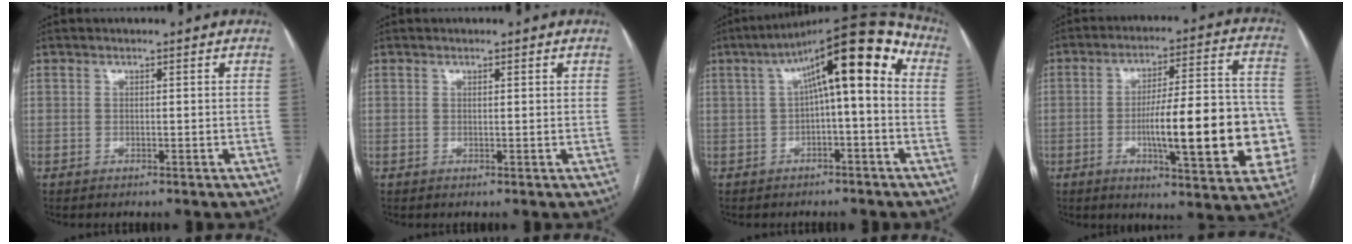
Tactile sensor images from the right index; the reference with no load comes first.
{"total": 0.6, "force": [0.4, 0.0, 0.5], "torque": [-0.009, 0.000, 0.005]}
{"total": 13.5, "force": [2.4, 2.8, 13.0], "torque": [-0.191, 0.059, 0.029]}
{"total": 20.2, "force": [-4.1, 4.0, 19.4], "torque": [-0.223, 0.026, -0.047]}